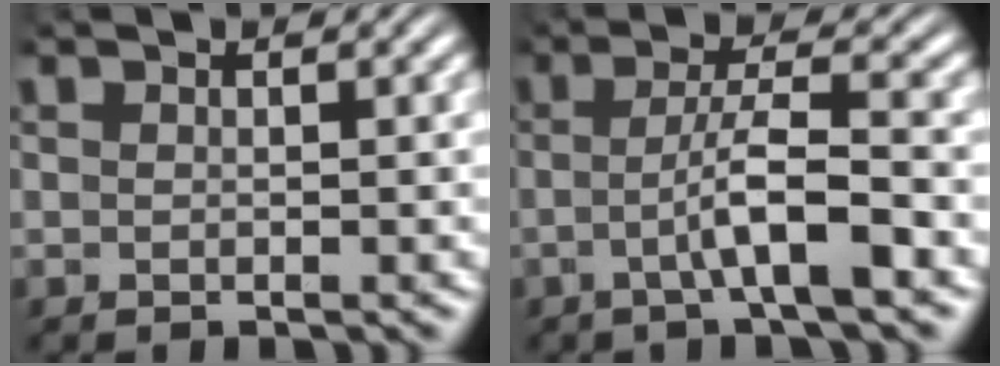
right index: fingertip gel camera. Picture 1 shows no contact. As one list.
[{"total": 3.9, "force": [-1.4, 0.4, 3.6], "torque": [-0.063, 0.002, -0.027]}]